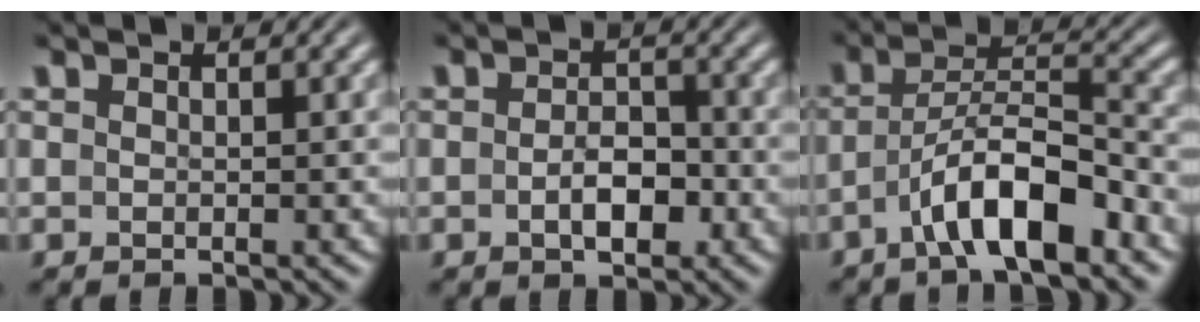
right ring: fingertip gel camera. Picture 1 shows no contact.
{"total": 3.0, "force": [-1.3, 1.6, 2.2], "torque": [-0.027, -0.002, -0.020]}
{"total": 5.5, "force": [-2.5, 2.1, 4.4], "torque": [-0.069, -0.008, -0.039]}